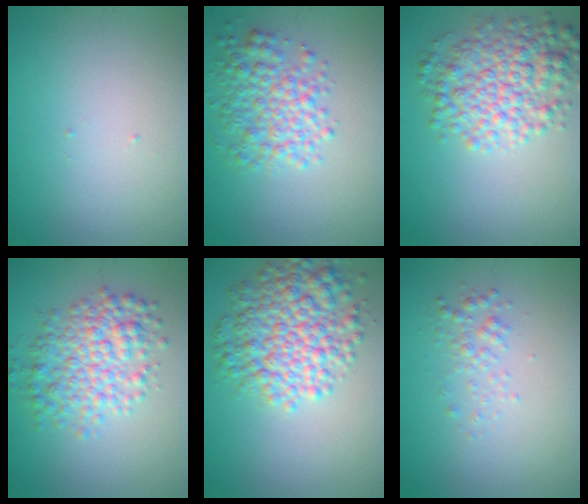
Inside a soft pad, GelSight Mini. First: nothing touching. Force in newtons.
{"total": 4.5, "press": 4.5, "slide": 0.1}
{"total": 6.0, "press": 6.0, "slide": 0.0}
{"total": 5.2, "press": 5.2, "slide": 0.0}
{"total": 7.1, "press": 7.1, "slide": 0.2}
{"total": 1.5, "press": 1.5, "slide": 0.1}